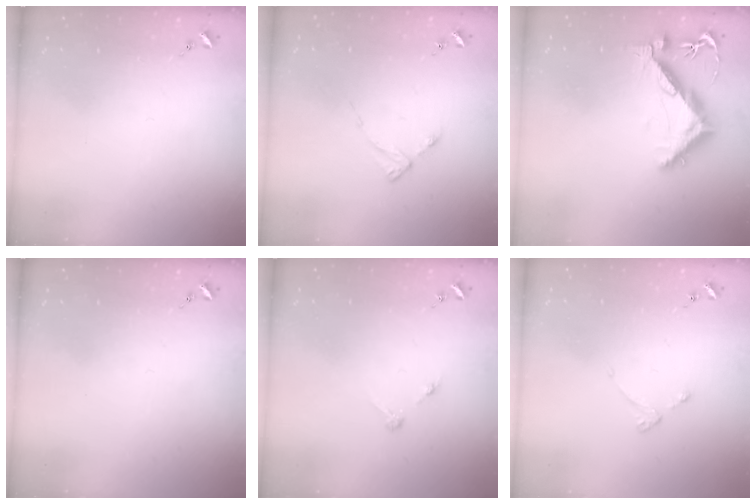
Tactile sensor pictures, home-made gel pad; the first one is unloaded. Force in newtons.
{"total": 2.7, "press": 2.7, "slide": 0.4}
{"total": 11.0, "press": 10.9, "slide": 1.1}
{"total": 0.0}
{"total": 2.8, "press": 2.8, "slide": 0.3}
{"total": 2.7, "press": 2.6, "slide": 0.5}